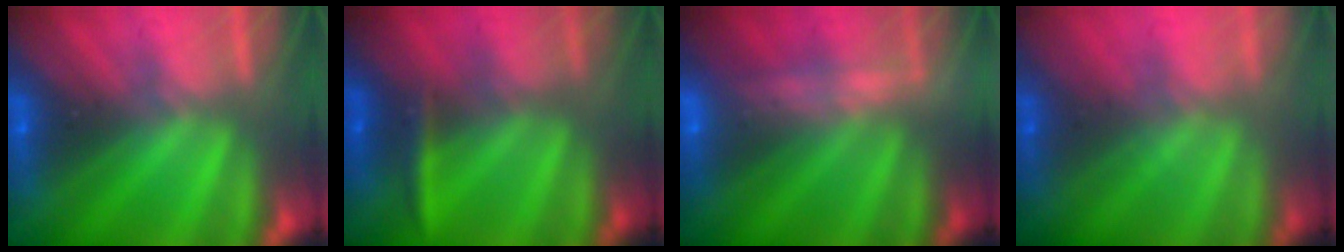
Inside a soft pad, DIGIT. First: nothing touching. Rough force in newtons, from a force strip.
{"total": 2.3}
{"total": 2.3}
{"total": 1.4}